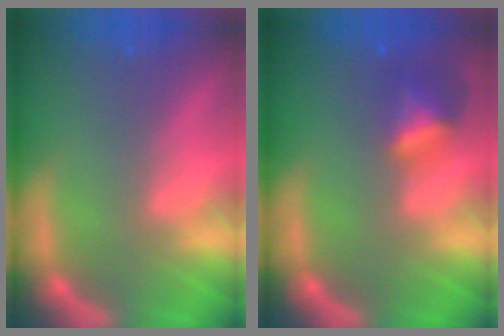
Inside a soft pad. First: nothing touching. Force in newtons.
{"total": 2.9}